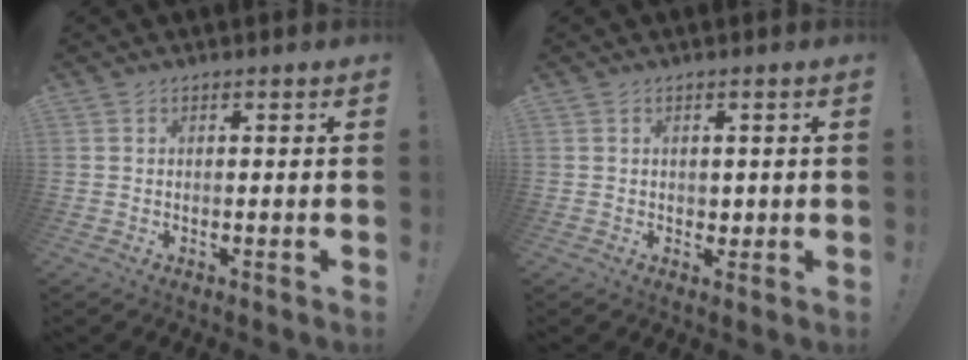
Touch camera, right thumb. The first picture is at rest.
{"total": 1.8, "force": [0.5, 1.6, 0.5], "torque": [0.004, -0.003, 0.005]}